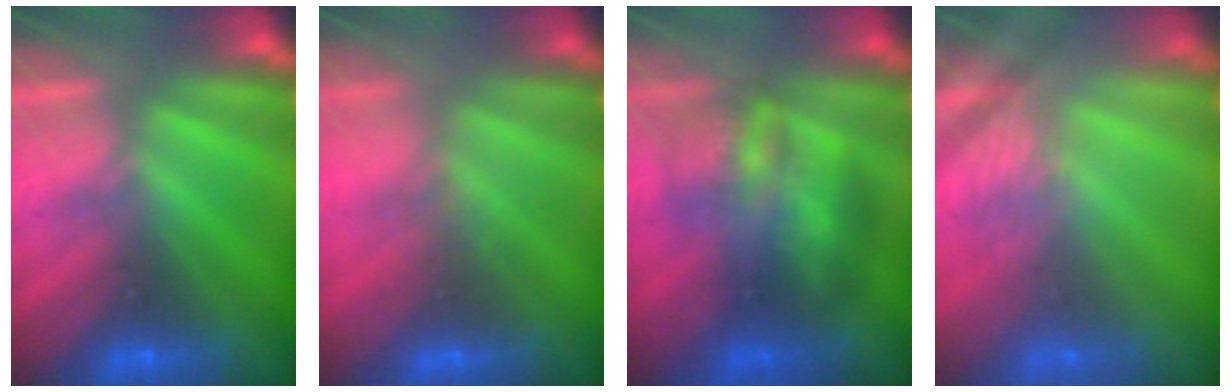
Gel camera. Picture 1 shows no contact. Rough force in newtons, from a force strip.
{"total": 2.2}
{"total": 3.5}
{"total": 2.3}